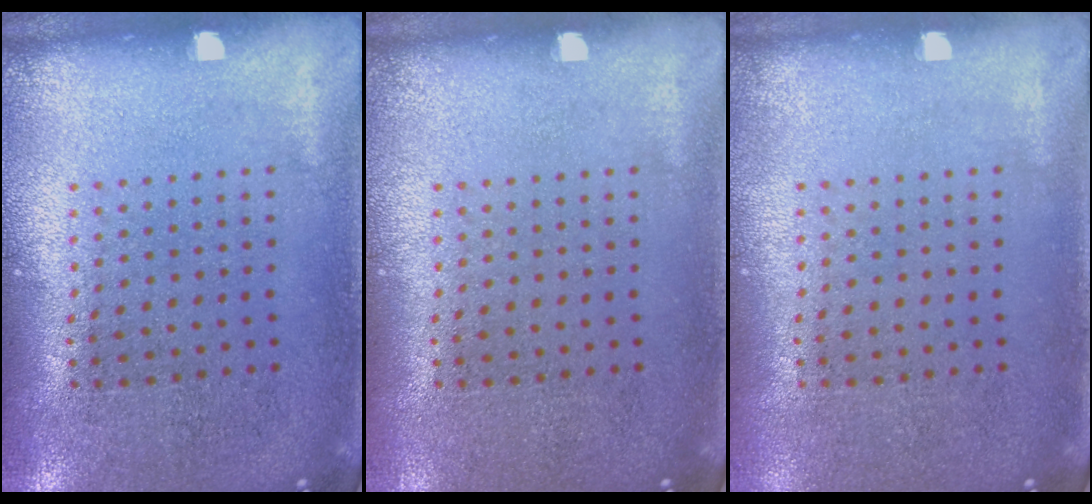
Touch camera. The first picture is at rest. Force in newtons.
{"total": 0.0}
{"total": 0.0}